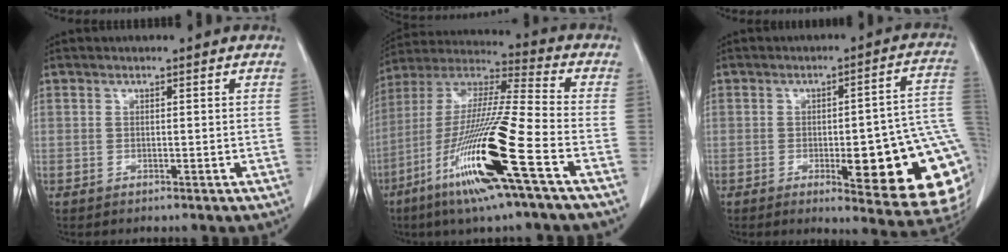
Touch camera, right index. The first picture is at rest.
{"total": 20.1, "force": [-8.5, -0.2, 18.3], "torque": [-0.392, -0.041, -0.170]}
{"total": 20.1, "force": [-3.8, 4.1, 19.3], "torque": [-0.148, 0.013, -0.032]}